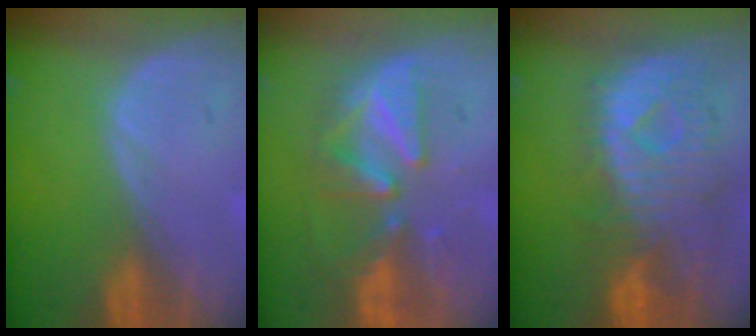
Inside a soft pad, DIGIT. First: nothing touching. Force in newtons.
{"total": 8.4, "press": 8.0, "slide": 2.4}
{"total": 11.2, "press": 9.8, "slide": 5.4}